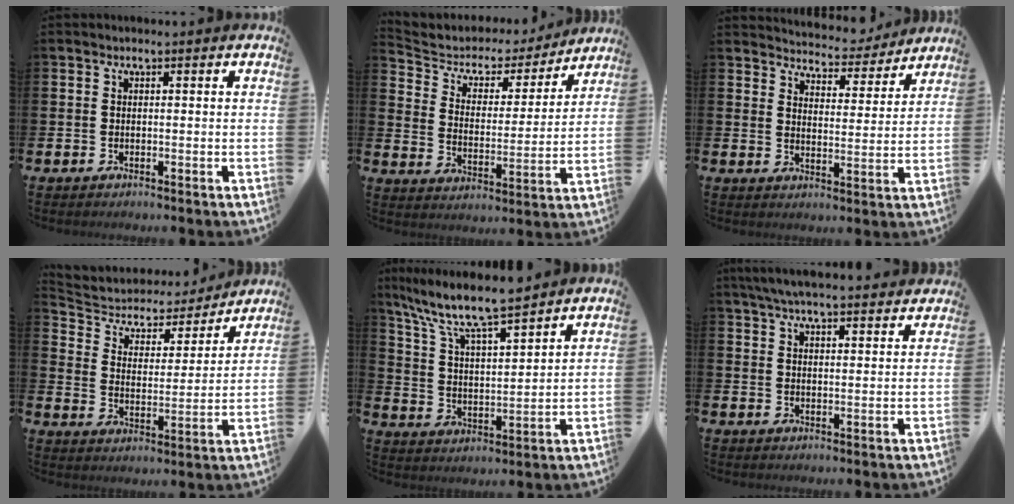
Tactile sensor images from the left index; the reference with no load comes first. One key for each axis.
{"total": 5.1, "fx": 4.2, "fy": 2.7, "fz": 1.1, "tx": -0.047, "ty": -0.033, "tz": 0.063}
{"total": 5.3, "fx": 5.2, "fy": 0.9, "fz": 0.0, "tx": -0.014, "ty": -0.044, "tz": 0.089}
{"total": 5.0, "fx": 4.3, "fy": 2.5, "fz": 0.9, "tx": -0.044, "ty": -0.034, "tz": 0.065}
{"total": 9.0, "fx": 8.3, "fy": 0.9, "fz": 3.5, "tx": -0.100, "ty": -0.053, "tz": 0.142}
{"total": 5.5, "fx": 5.2, "fy": 0.4, "fz": 1.7, "tx": -0.044, "ty": -0.019, "tz": 0.094}